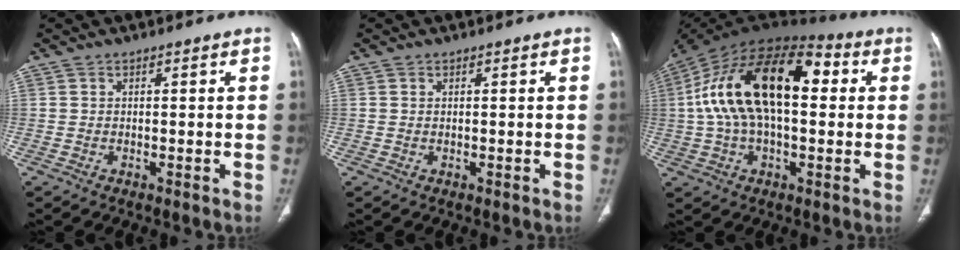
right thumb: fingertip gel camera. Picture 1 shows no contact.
{"total": 0.0}
{"total": 23.4, "force": [3.5, 12.2, 19.7], "torque": [-0.351, 0.041, 0.046]}